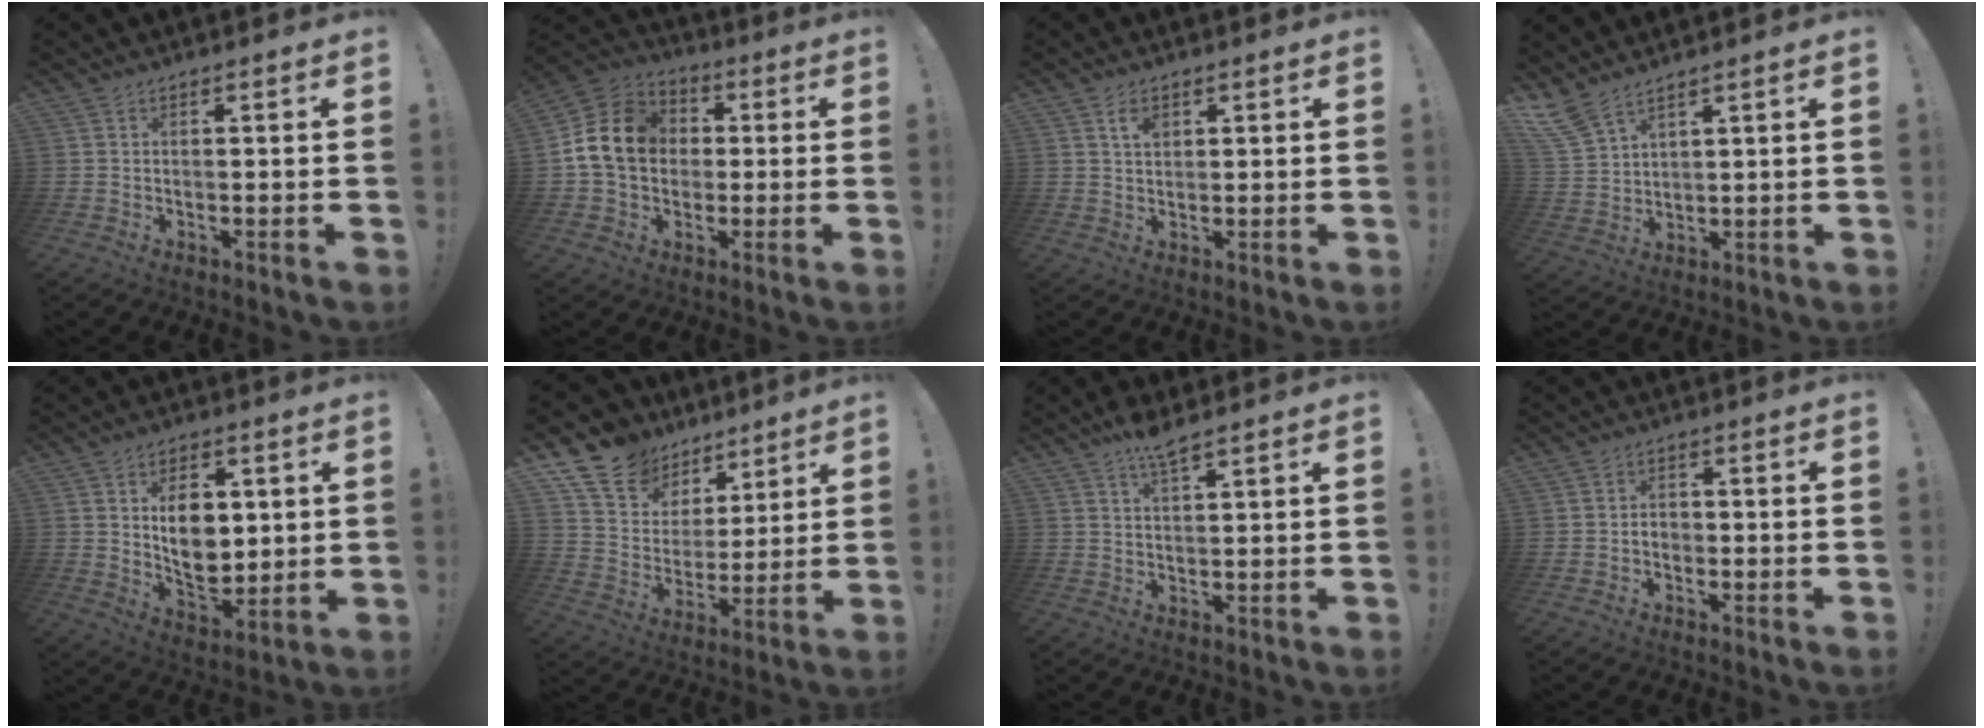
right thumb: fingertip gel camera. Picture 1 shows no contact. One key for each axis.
{"total": 15.5, "fx": 1.6, "fy": 12.6, "fz": 8.9, "tx": -0.146, "ty": 0.012, "tz": 0.036}
{"total": 3.6, "fx": 1.7, "fy": 2.1, "fz": 2.4, "tx": -0.030, "ty": -0.005, "tz": 0.026}
{"total": 7.2, "fx": 5.9, "fy": 2.5, "fz": 3.3, "tx": -0.072, "ty": -0.029, "tz": 0.118}
{"total": 11.8, "fx": 2.9, "fy": 8.4, "fz": 7.7, "tx": -0.107, "ty": -0.019, "tz": 0.053}
{"total": 14.9, "fx": 10.3, "fy": 10.1, "fz": 3.8, "tx": -0.070, "ty": -0.072, "tz": 0.206}
{"total": 5.1, "fx": 3.9, "fy": 0.9, "fz": 3.1, "tx": -0.054, "ty": -0.019, "tz": 0.066}
{"total": 2.3, "fx": -1.0, "fy": 1.6, "fz": 1.3, "tx": -0.022, "ty": 0.006, "tz": -0.019}